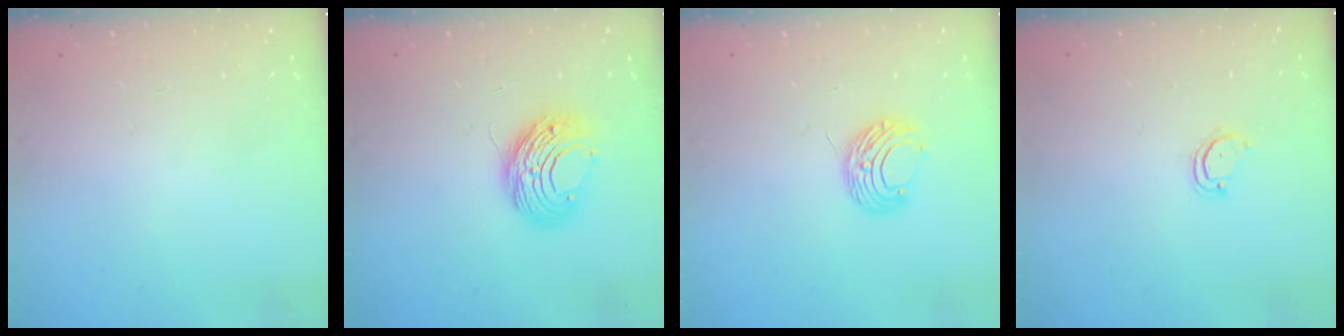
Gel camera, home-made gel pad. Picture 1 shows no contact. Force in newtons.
{"total": 9.1, "press": 9.1, "slide": 0.5}
{"total": 8.0, "press": 7.9, "slide": 0.6}
{"total": 3.2, "press": 3.2, "slide": 0.2}